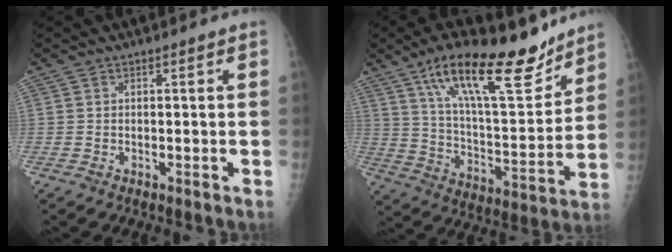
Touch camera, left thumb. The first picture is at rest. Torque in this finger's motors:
{"motor_torque": [0.41, 0.34, 1.43, -1.34, 0.17]}